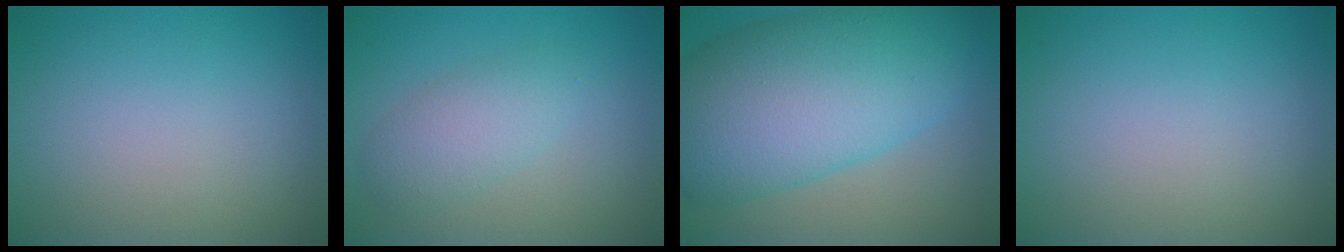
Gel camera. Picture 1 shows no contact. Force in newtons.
{"total": 3.1, "press": 3.1, "slide": 0.2}
{"total": 12.9, "press": 12.9, "slide": 0.2}
{"total": 0.0}